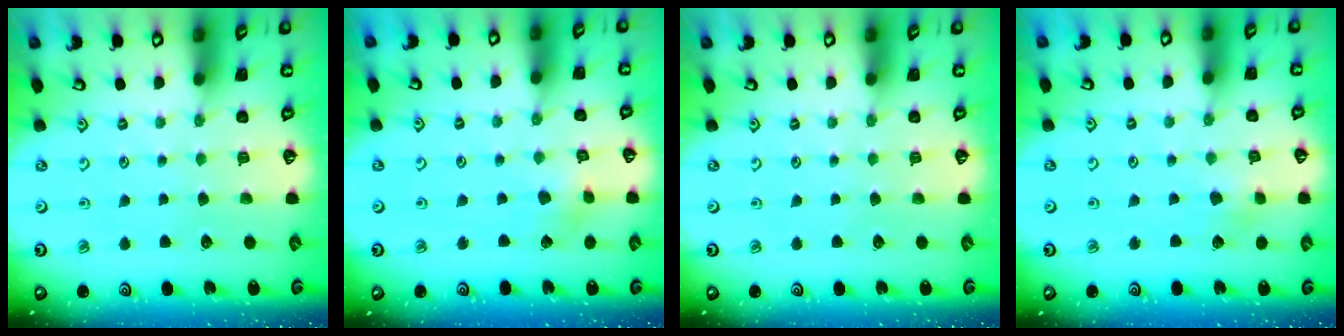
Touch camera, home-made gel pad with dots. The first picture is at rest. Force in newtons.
{"total": 2.8, "press": 2.8, "slide": 0.3}
{"total": 0.0}
{"total": 3.4, "press": 3.3, "slide": 0.4}